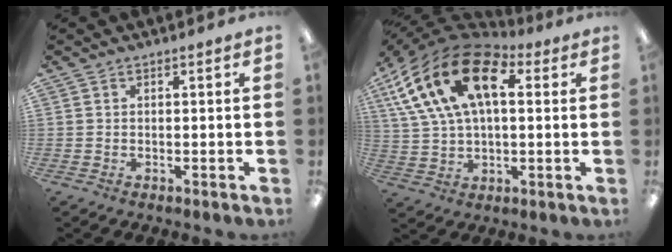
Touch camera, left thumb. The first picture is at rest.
{"total": 22.2, "force": [7.8, 12.9, 16.3], "torque": [-0.340, -0.019, 0.130]}